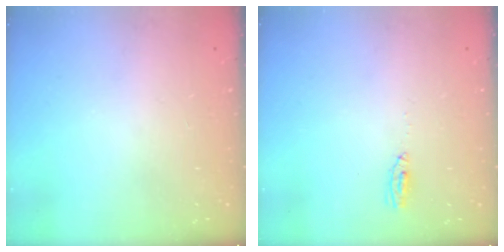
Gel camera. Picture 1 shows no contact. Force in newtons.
{"total": 3.4, "press": 3.0, "slide": 1.7}